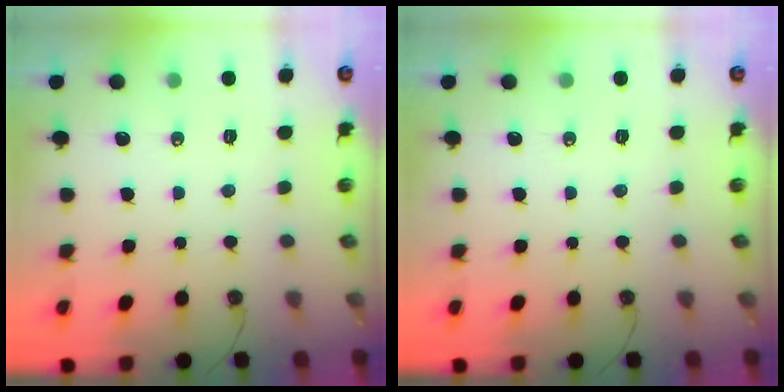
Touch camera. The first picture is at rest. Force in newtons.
{"total": 0.0}